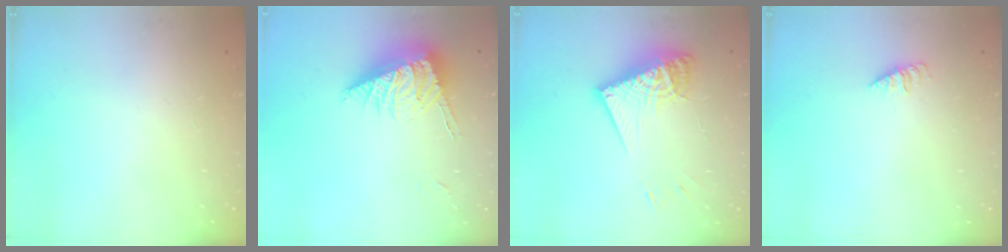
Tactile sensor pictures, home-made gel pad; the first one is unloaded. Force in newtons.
{"total": 9.8, "press": 9.7, "slide": 1.6}
{"total": 15.6, "press": 15.5, "slide": 1.8}
{"total": 0.6, "press": 0.6, "slide": 0.2}